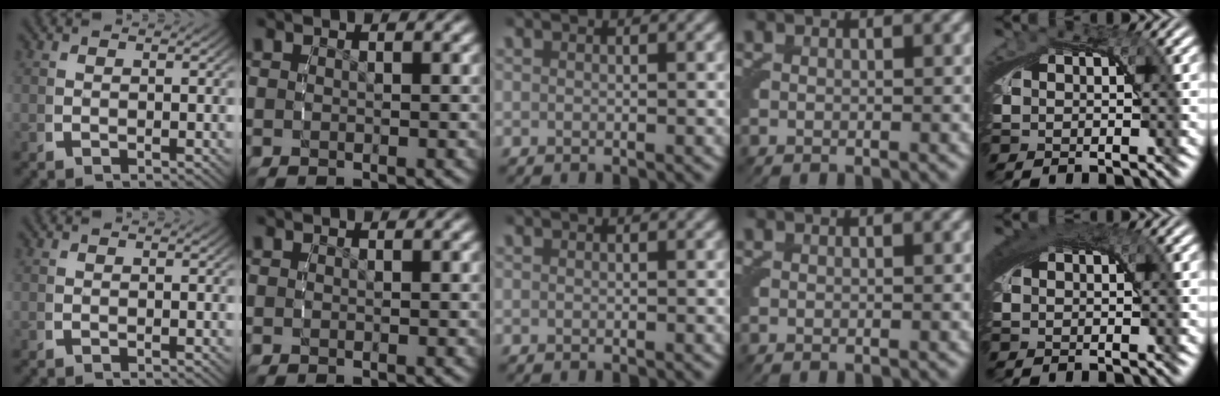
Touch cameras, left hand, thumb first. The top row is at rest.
{"little": {"total": 2.5, "force": [0.9, 1.2, 2.0], "torque": [-0.039, -0.001, 0.016]}}